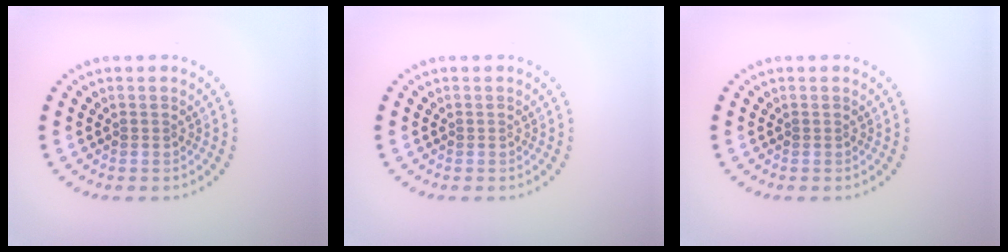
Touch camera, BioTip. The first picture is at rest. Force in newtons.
{"total": 0.0}
{"total": 0.0}